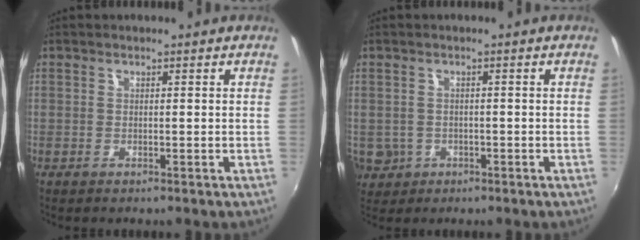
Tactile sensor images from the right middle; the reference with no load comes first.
{"total": 6.0, "force": [-1.5, 5.5, 1.9], "torque": [-0.056, -0.004, -0.012]}